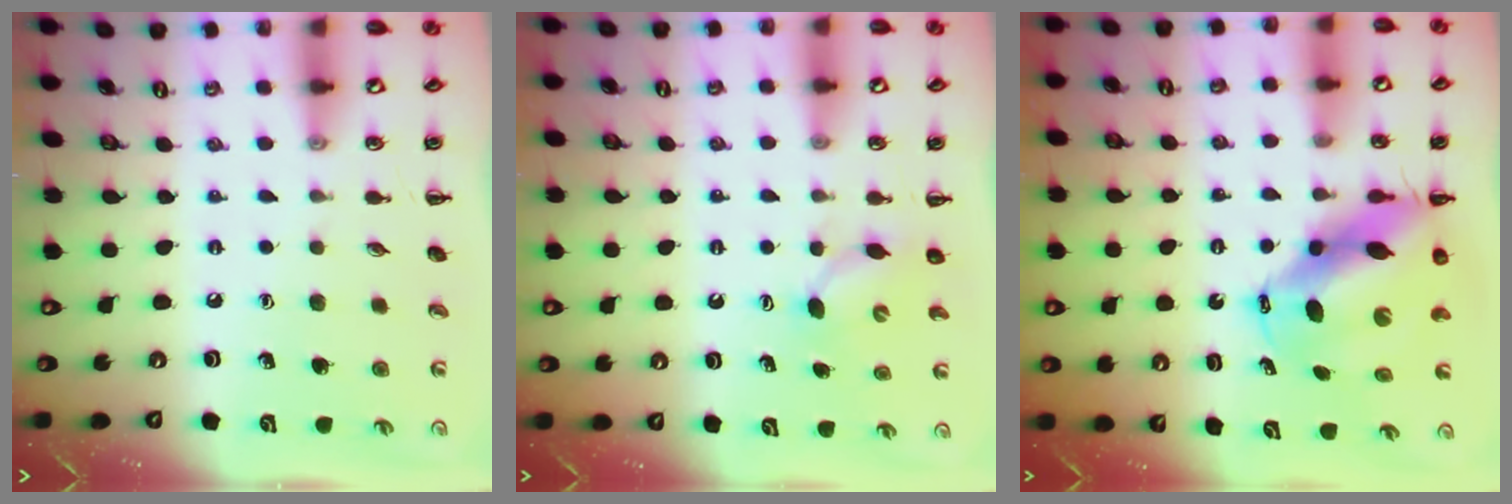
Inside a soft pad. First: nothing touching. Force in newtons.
{"total": 3.9, "press": 3.8, "slide": 1.1}
{"total": 11.3, "press": 10.9, "slide": 3.2}